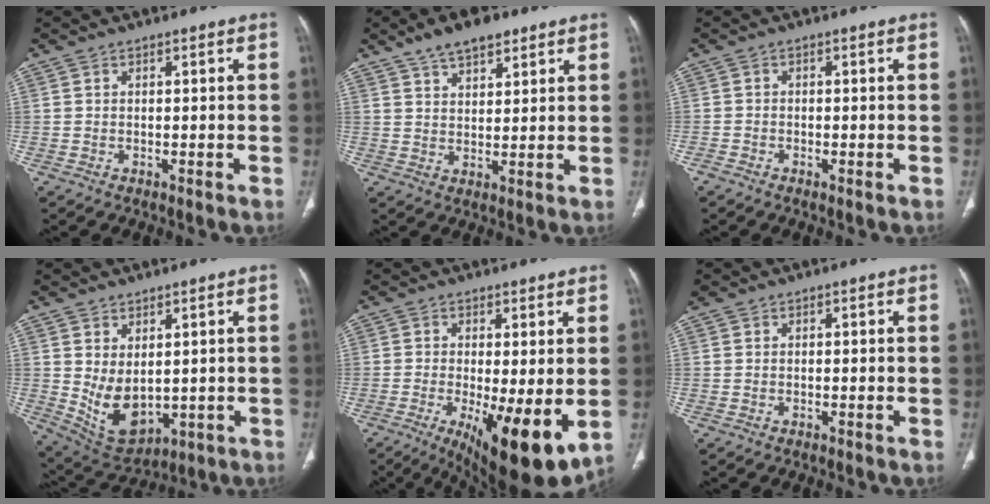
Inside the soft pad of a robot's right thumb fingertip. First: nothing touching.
{"total": 7.1, "force": [4.9, 3.3, 3.9], "torque": [-0.046, -0.017, 0.082]}
{"total": 1.3, "force": [-1.0, 0.5, 0.6], "torque": [-0.009, 0.000, -0.022]}
{"total": 9.1, "force": [0.7, 5.6, 7.1], "torque": [-0.109, -0.015, 0.044]}
{"total": 13.3, "force": [-2.9, 4.0, 12.4], "torque": [-0.181, -0.028, -0.032]}
{"total": 0.6, "force": [0.4, 0.4, 0.0], "torque": [0.001, 0.007, 0.006]}